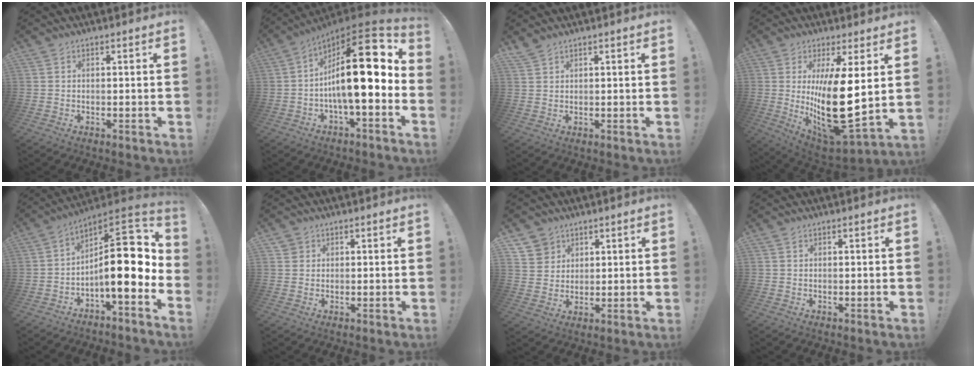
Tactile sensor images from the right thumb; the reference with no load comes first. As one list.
[{"total": 23.0, "force": [1.8, 6.8, 21.9], "torque": [-0.346, -0.010, 0.023]}, {"total": 2.0, "force": [1.8, 0.5, 0.8], "torque": [-0.021, -0.007, 0.034]}, {"total": 20.7, "force": [2.8, 7.5, 19.1], "torque": [-0.321, -0.049, 0.060]}, {"total": 17.0, "force": [-0.4, 5.9, 16.0], "torque": [-0.228, -0.008, -0.007]}, {"total": 1.5, "force": [0.9, 1.1, 0.3], "torque": [-0.004, -0.004, 0.017]}, {"total": 5.8, "force": [3.7, 4.5, 0.2], "torque": [0.004, -0.030, 0.072]}, {"total": 0.0}]